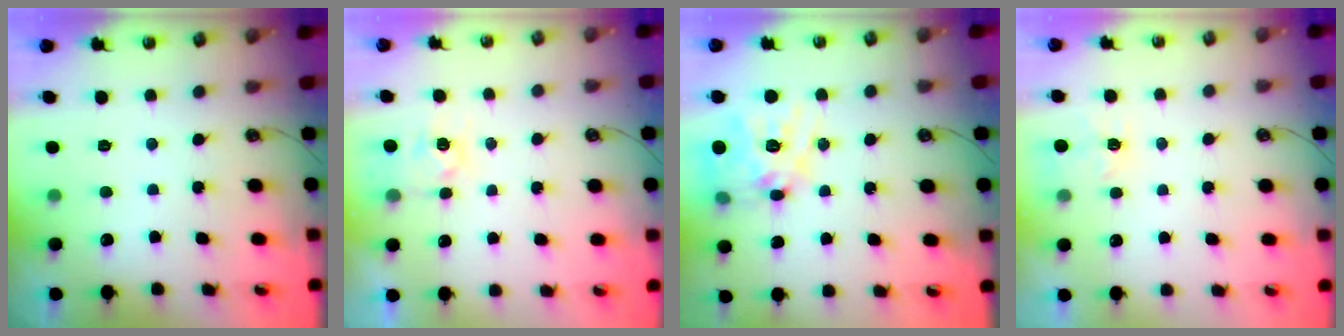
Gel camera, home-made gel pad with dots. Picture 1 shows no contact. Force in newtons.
{"total": 4.3, "press": 4.3, "slide": 0.4}
{"total": 17.8, "press": 17.7, "slide": 1.6}
{"total": 3.4, "press": 3.4, "slide": 0.6}